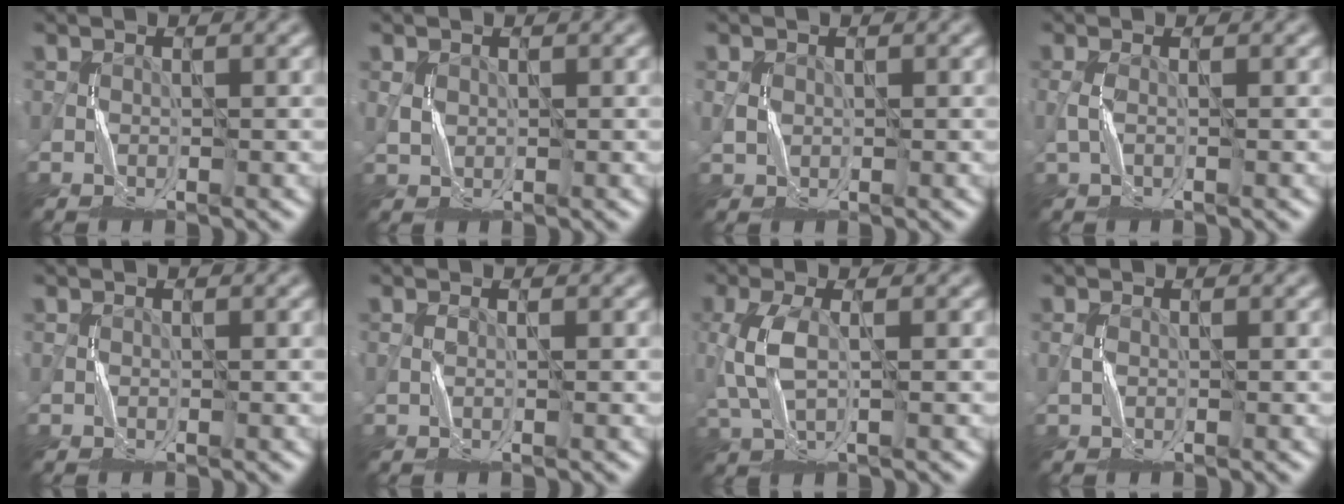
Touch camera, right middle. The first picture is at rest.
{"total": 0.9, "force": [0.3, 0.8, 0.2], "torque": [-0.010, -0.001, 0.011]}
{"total": 0.8, "force": [0.1, 0.8, 0.2], "torque": [-0.008, -0.001, 0.006]}
{"total": 0.8, "force": [-0.3, 0.1, 0.8], "torque": [-0.021, 0.003, -0.006]}
{"total": 0.0}
{"total": 0.0}
{"total": 3.5, "force": [0.0, 1.4, 3.2], "torque": [-0.092, 0.002, -0.001]}
{"total": 0.0}